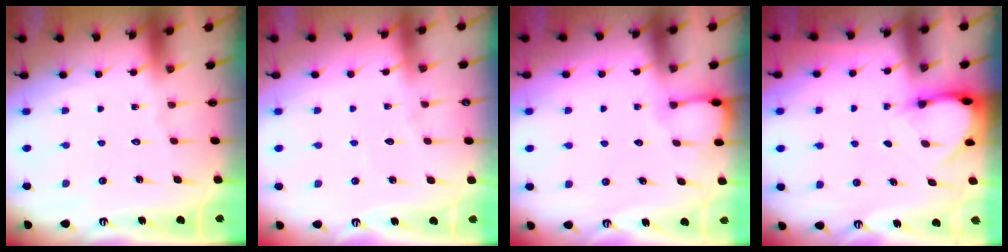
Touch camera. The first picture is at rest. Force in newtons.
{"total": 2.5, "press": 2.5, "slide": 0.3}
{"total": 2.5, "press": 2.5, "slide": 0.2}
{"total": 3.6, "press": 3.6, "slide": 0.1}